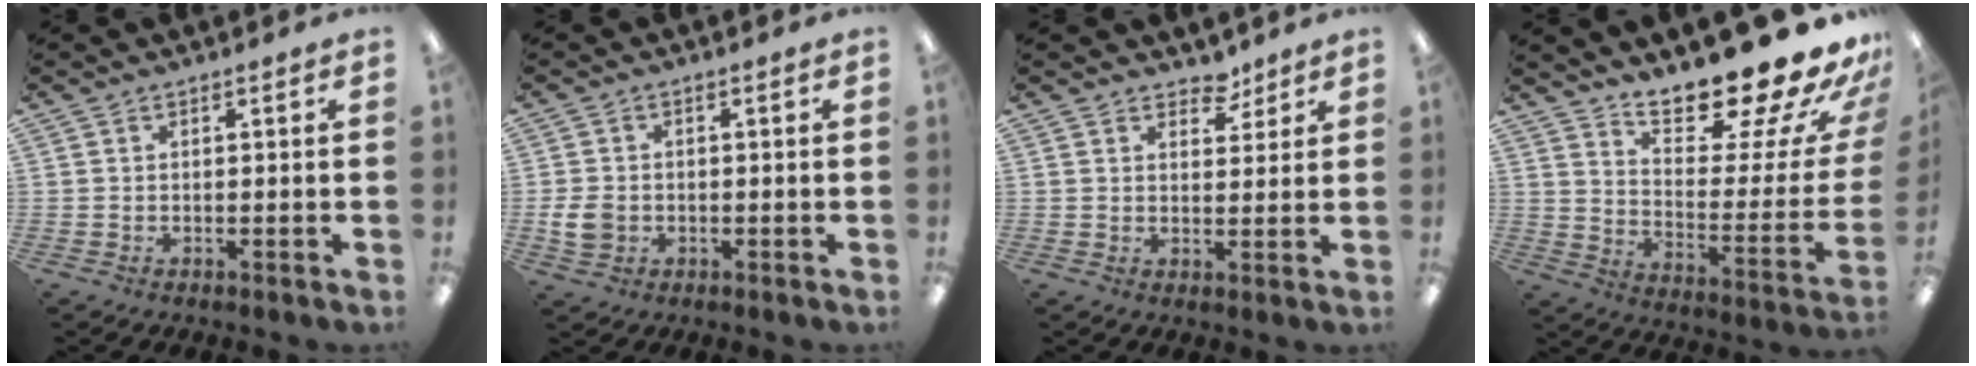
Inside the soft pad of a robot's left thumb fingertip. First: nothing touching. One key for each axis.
{"total": 4.7, "fx": -0.7, "fy": 3.8, "fz": 2.8, "tx": -0.052, "ty": 0.001, "tz": -0.013}
{"total": 4.5, "fx": 3.7, "fy": 2.4, "fz": 1.1, "tx": 0.002, "ty": -0.023, "tz": 0.062}
{"total": 20.8, "fx": 18.0, "fy": 3.8, "fz": 9.7, "tx": -0.121, "ty": -0.149, "tz": 0.286}